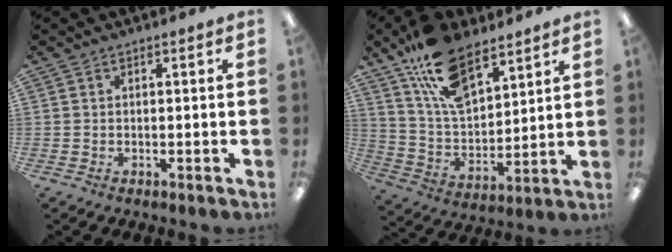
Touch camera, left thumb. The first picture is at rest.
{"total": 17.0, "force": [11.6, 8.0, 9.5], "torque": [-0.188, -0.048, 0.215]}